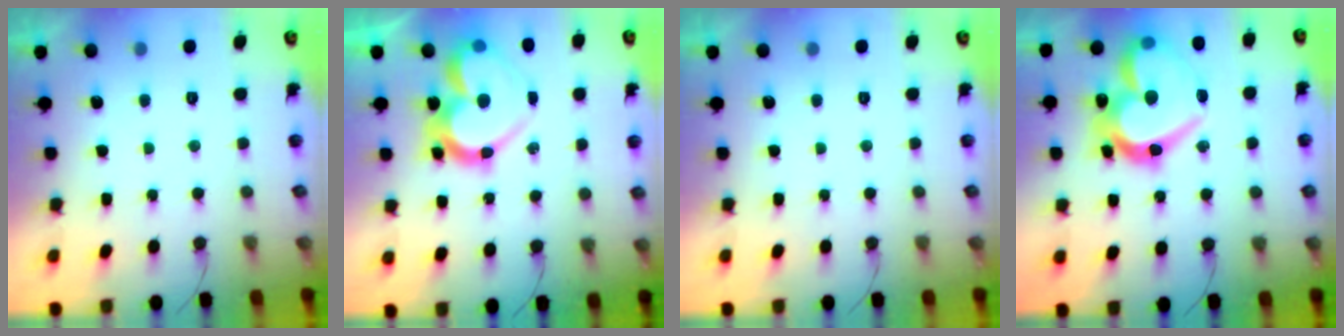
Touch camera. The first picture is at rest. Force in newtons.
{"total": 16.6, "press": 16.5, "slide": 1.2}
{"total": 0.0}
{"total": 24.4, "press": 24.2, "slide": 3.1}